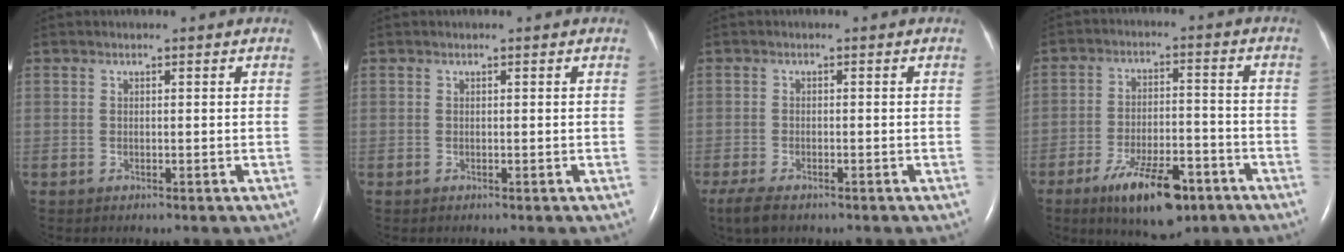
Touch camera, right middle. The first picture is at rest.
{"total": 0.0}
{"total": 4.5, "force": [-3.2, 1.6, 2.7], "torque": [-0.056, -0.012, -0.050]}
{"total": 12.0, "force": [-7.3, 4.1, 8.7], "torque": [-0.148, -0.006, -0.113]}